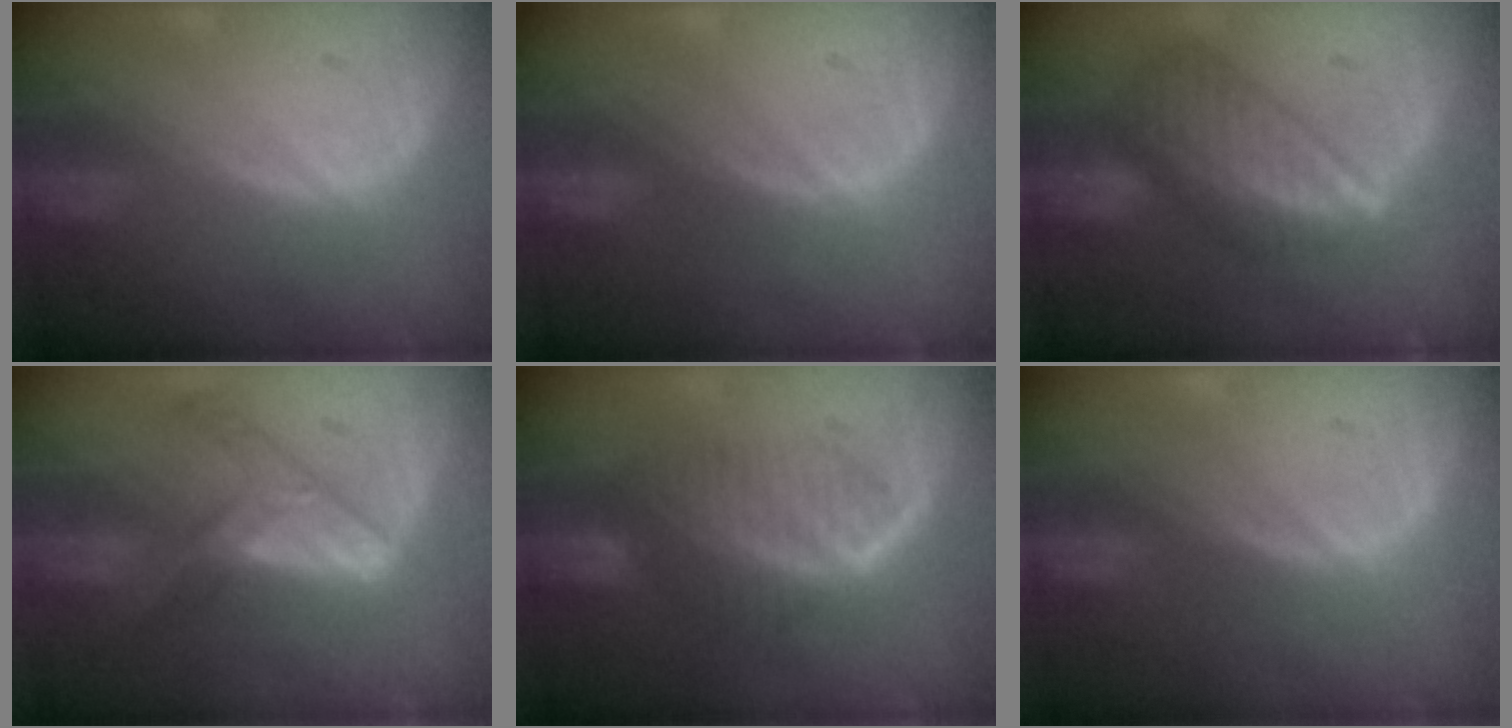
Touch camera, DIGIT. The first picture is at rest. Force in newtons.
{"total": 0.0}
{"total": 8.5, "press": 7.5, "slide": 4.2}
{"total": 7.1, "press": 6.0, "slide": 3.8}
{"total": 6.6, "press": 6.4, "slide": 1.8}
{"total": 0.0}